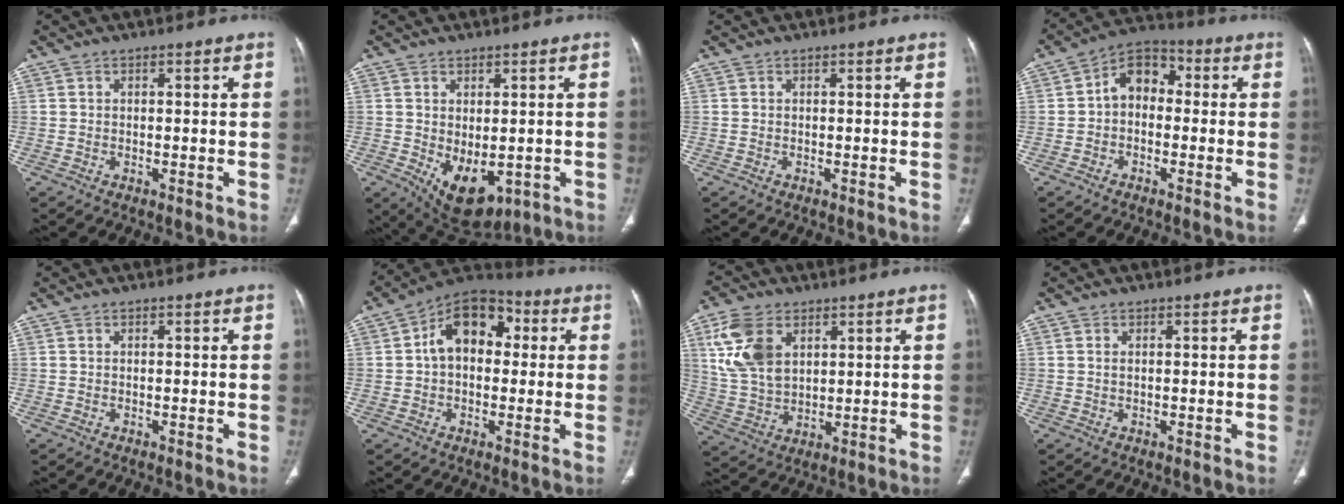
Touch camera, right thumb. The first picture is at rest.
{"total": 9.6, "force": [-2.0, 5.6, 7.6], "torque": [-0.102, -0.006, -0.004]}
{"total": 0.0}
{"total": 8.1, "force": [0.0, 5.9, 5.6], "torque": [-0.062, 0.028, -0.020]}
{"total": 0.0}
{"total": 12.7, "force": [2.0, 8.6, 9.2], "torque": [-0.115, 0.034, 0.019]}
{"total": 11.8, "force": [4.6, 7.6, 7.8], "torque": [-0.148, -0.010, 0.099]}
{"total": 0.6, "force": [0.2, 0.3, 0.5], "torque": [-0.014, 0.003, 0.005]}